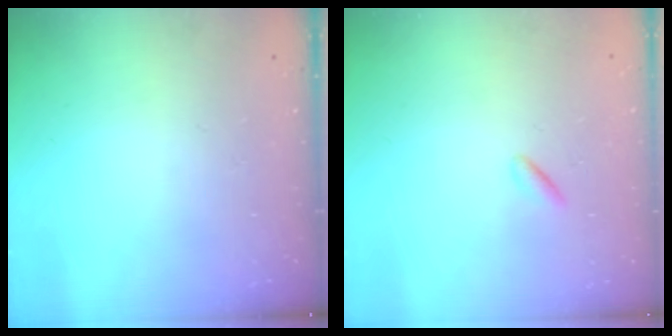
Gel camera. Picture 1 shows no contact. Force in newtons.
{"total": 0.5, "press": 0.4, "slide": 0.4}